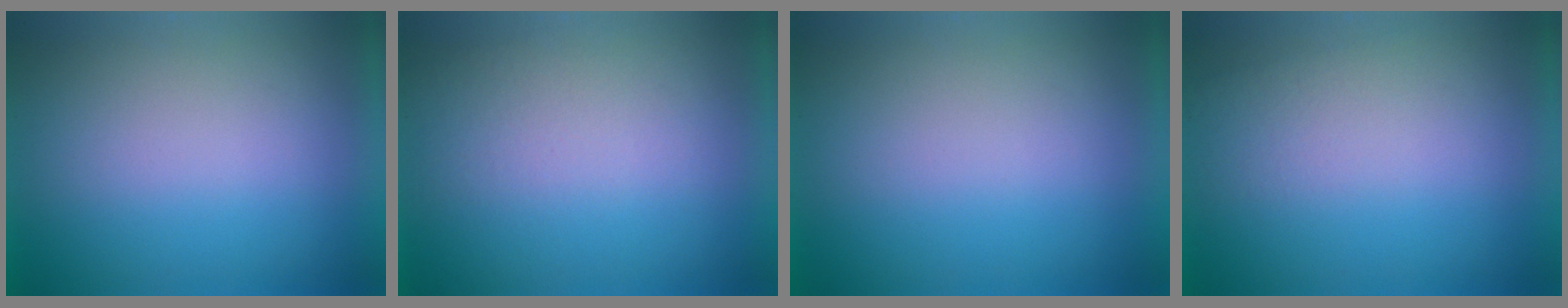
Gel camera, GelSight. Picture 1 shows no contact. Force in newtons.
{"total": 1.4}
{"total": 0.0}
{"total": 1.1}